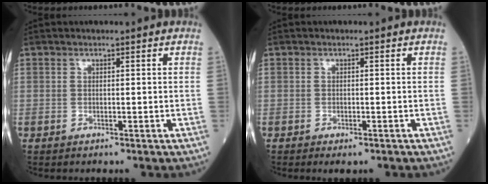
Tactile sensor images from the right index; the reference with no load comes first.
{"total": 1.5, "force": [-1.0, 0.4, 1.0], "torque": [-0.011, -0.003, -0.010]}